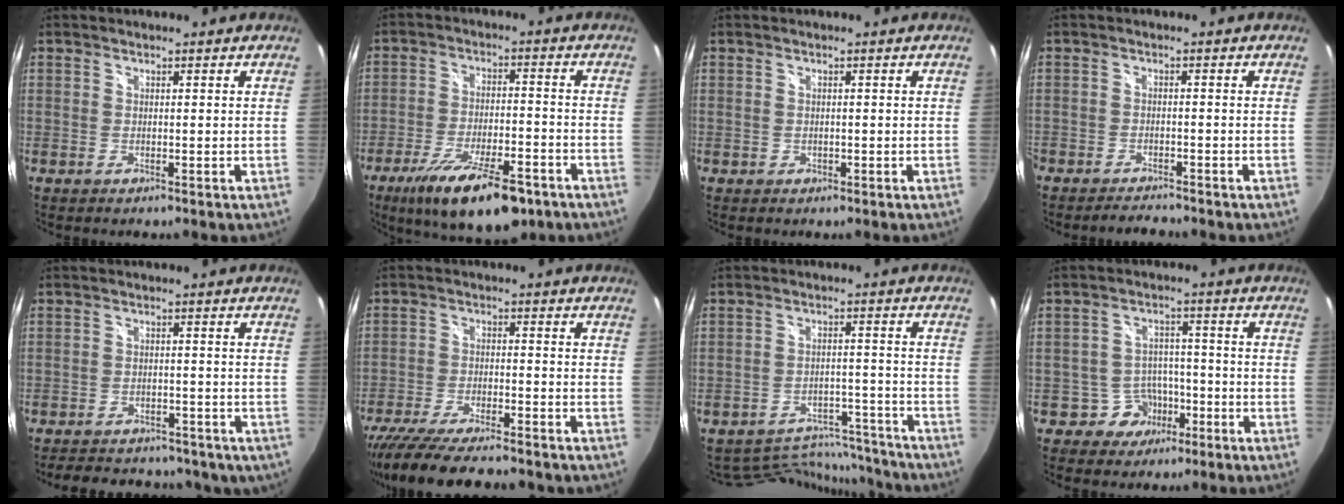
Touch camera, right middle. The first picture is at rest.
{"total": 16.8, "force": [-11.1, 5.5, 11.3], "torque": [-0.210, -0.031, -0.173]}
{"total": 0.7, "force": [-0.3, 0.6, 0.1], "torque": [0.000, -0.001, -0.004]}
{"total": 4.0, "force": [-3.8, 0.7, 1.0], "torque": [-0.033, -0.002, -0.061]}
{"total": 15.0, "force": [-11.6, 7.0, 6.3], "torque": [-0.131, 0.007, -0.144]}
{"total": 16.2, "force": [-13.8, 3.3, 7.9], "torque": [-0.161, -0.040, -0.222]}
{"total": 11.5, "force": [-11.2, 2.4, 0.5], "torque": [-0.019, 0.024, -0.160]}
{"total": 5.8, "force": [-3.4, 4.7, 0.6], "torque": [-0.022, 0.025, -0.048]}